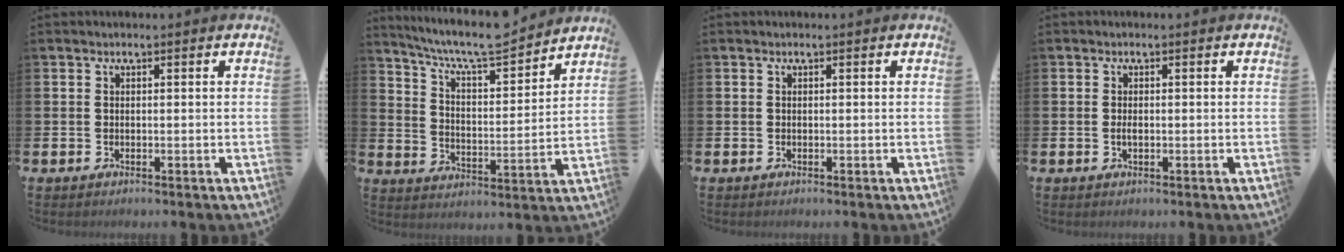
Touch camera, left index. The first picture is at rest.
{"total": 8.5, "force": [7.9, 1.1, 3.0], "torque": [-0.086, -0.053, 0.136]}
{"total": 0.0}
{"total": 1.0, "force": [-0.1, 0.5, 0.9], "torque": [-0.014, 0.001, -0.004]}